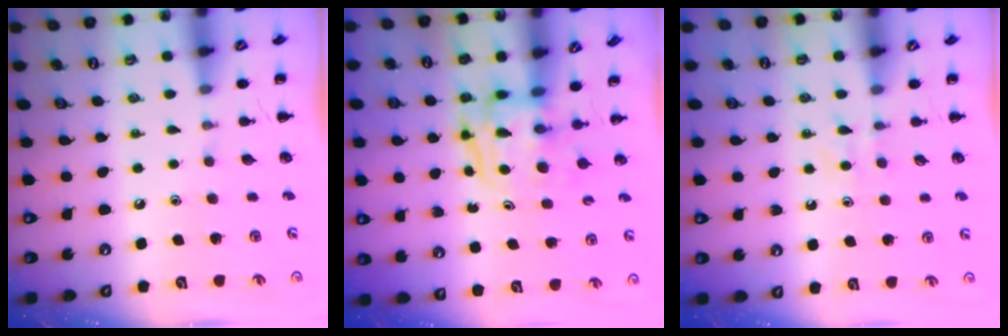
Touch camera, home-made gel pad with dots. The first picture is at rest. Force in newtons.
{"total": 3.8, "press": 3.8, "slide": 0.4}
{"total": 3.4, "press": 3.2, "slide": 1.2}